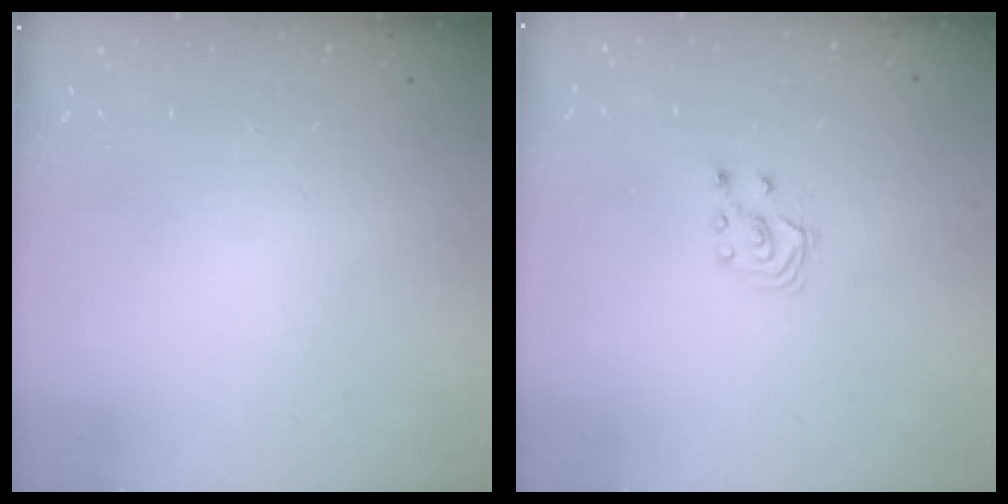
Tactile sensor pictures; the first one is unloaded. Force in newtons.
{"total": 2.8, "press": 2.7, "slide": 0.7}